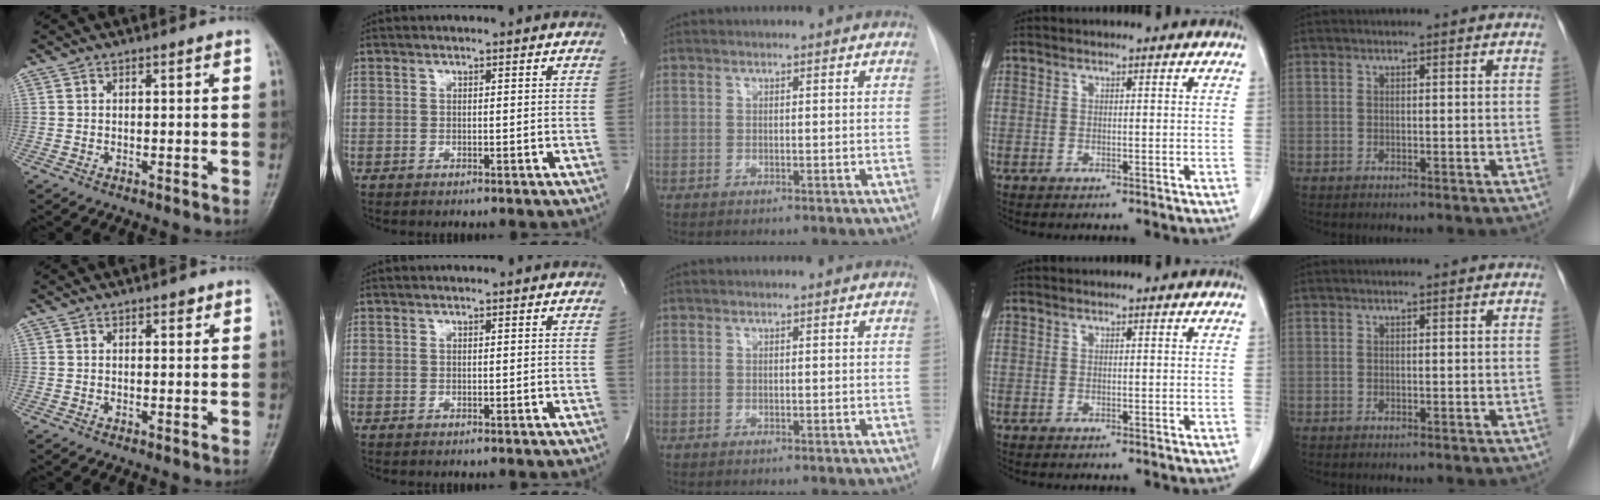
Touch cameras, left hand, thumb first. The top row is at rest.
{"thumb": {"total": 1.2, "force": [0.8, 0.6, 0.7], "torque": [-0.002, -0.002, 0.008]}}